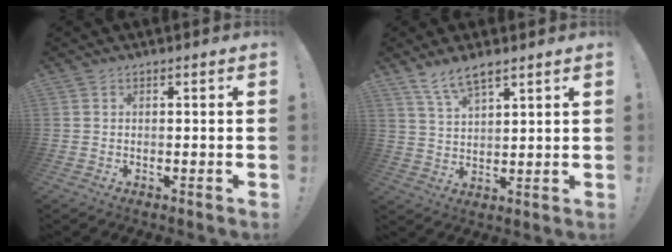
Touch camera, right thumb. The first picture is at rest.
{"total": 6.8, "force": [5.1, 2.0, 3.9], "torque": [-0.068, -0.026, 0.094]}